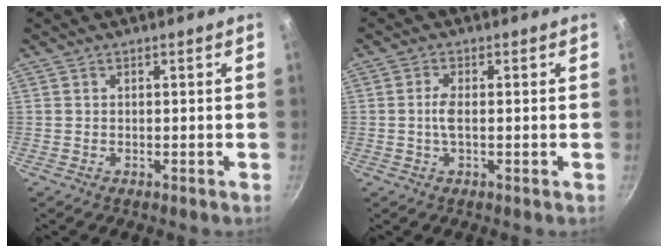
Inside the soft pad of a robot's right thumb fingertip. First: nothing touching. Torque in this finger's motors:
{"motor_torque": [2.60, 2.41, 0.56, -0.03, 0.15]}